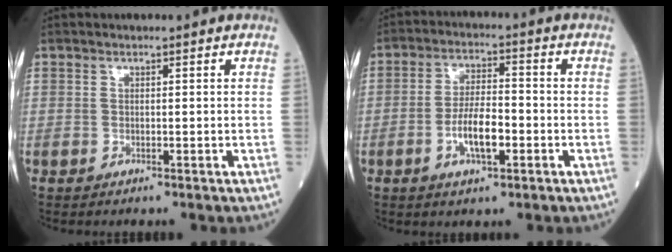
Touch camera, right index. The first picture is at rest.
{"total": 7.0, "force": [-2.3, 2.2, 6.2], "torque": [-0.120, 0.005, -0.042]}